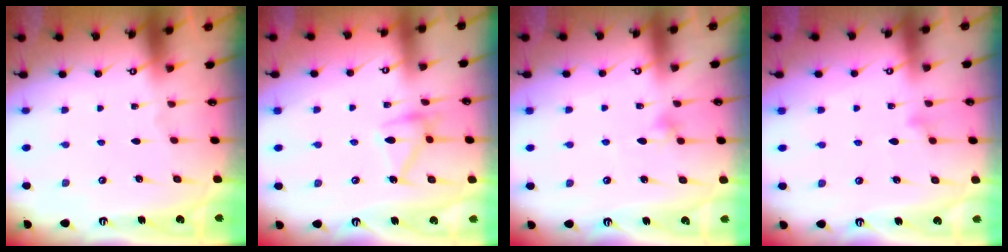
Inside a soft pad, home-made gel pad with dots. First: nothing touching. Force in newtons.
{"total": 12.7, "press": 12.7, "slide": 0.3}
{"total": 5.5, "press": 5.3, "slide": 1.5}
{"total": 8.6, "press": 8.6, "slide": 0.9}